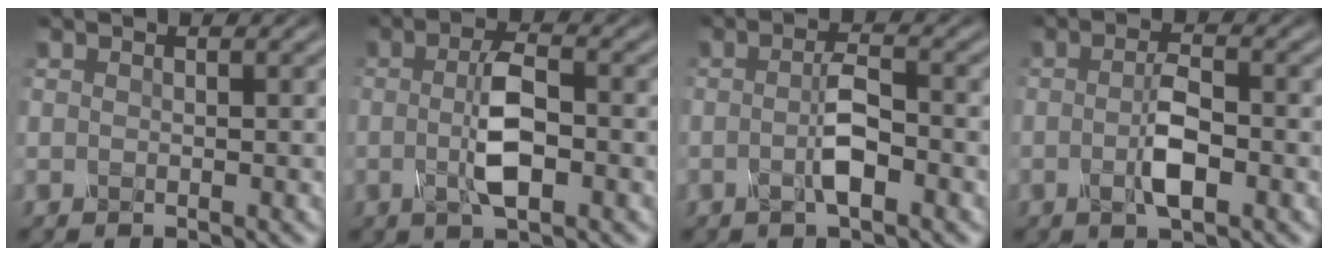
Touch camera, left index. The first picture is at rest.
{"total": 3.6, "force": [-0.4, 1.0, 3.5], "torque": [-0.072, 0.005, -0.012]}
{"total": 2.4, "force": [-0.8, 0.4, 2.3], "torque": [-0.045, 0.010, -0.021]}
{"total": 2.8, "force": [-0.8, 0.7, 2.6], "torque": [-0.055, 0.004, -0.018]}